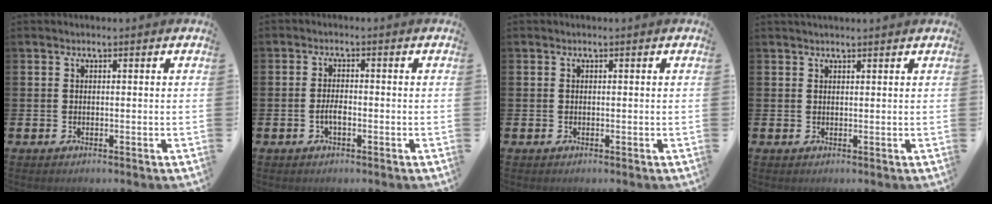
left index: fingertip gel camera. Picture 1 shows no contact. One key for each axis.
{"total": 2.0, "fx": -0.6, "fy": 0.8, "fz": 1.7, "tx": -0.028, "ty": 0.000, "tz": -0.014}
{"total": 0.0}
{"total": 1.1, "fx": 1.0, "fy": 0.0, "fz": 0.2, "tx": 0.009, "ty": -0.006, "tz": 0.017}